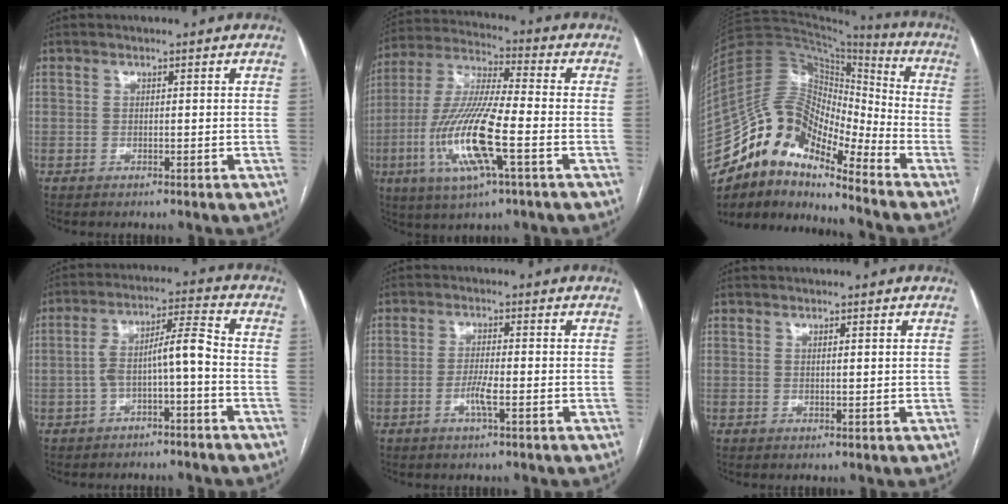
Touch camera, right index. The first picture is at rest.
{"total": 15.9, "force": [-4.7, 1.8, 15.1], "torque": [-0.316, -0.011, -0.088]}
{"total": 15.4, "force": [-12.4, 4.8, 7.8], "torque": [-0.125, 0.061, -0.227]}
{"total": 7.3, "force": [-2.1, 0.9, 6.9], "torque": [-0.122, 0.039, -0.033]}
{"total": 3.3, "force": [-1.3, 0.1, 3.0], "torque": [-0.060, -0.003, -0.026]}
{"total": 0.9, "force": [0.4, 0.1, 0.8], "torque": [-0.015, 0.000, 0.007]}